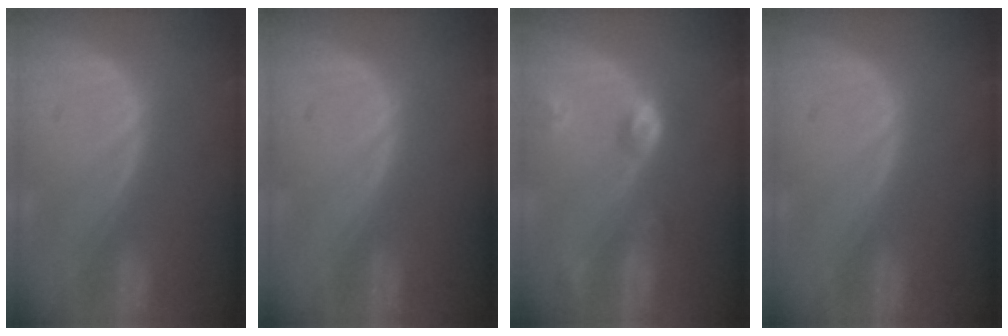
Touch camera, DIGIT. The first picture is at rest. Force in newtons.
{"total": 0.0}
{"total": 4.8, "press": 4.3, "slide": 2.0}
{"total": 0.0}